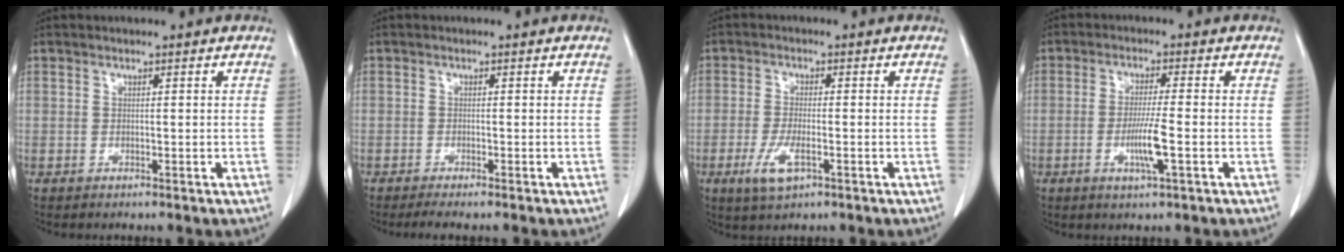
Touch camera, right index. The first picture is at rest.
{"total": 2.6, "force": [-2.2, -0.2, 1.4], "torque": [-0.021, -0.007, -0.032]}
{"total": 5.0, "force": [-2.0, 1.5, 4.4], "torque": [-0.089, -0.007, -0.031]}
{"total": 5.6, "force": [-1.6, -0.2, 5.4], "torque": [-0.101, -0.011, -0.030]}